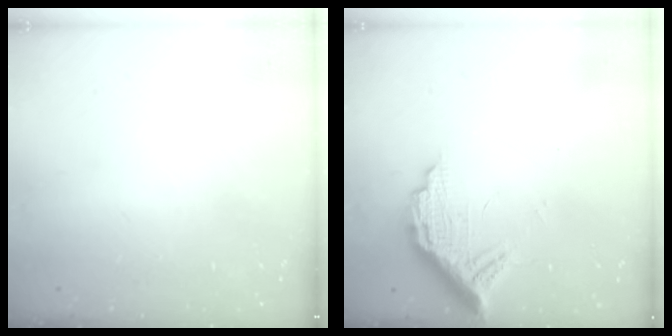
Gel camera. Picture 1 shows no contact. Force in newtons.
{"total": 11.1, "press": 11.1, "slide": 0.8}